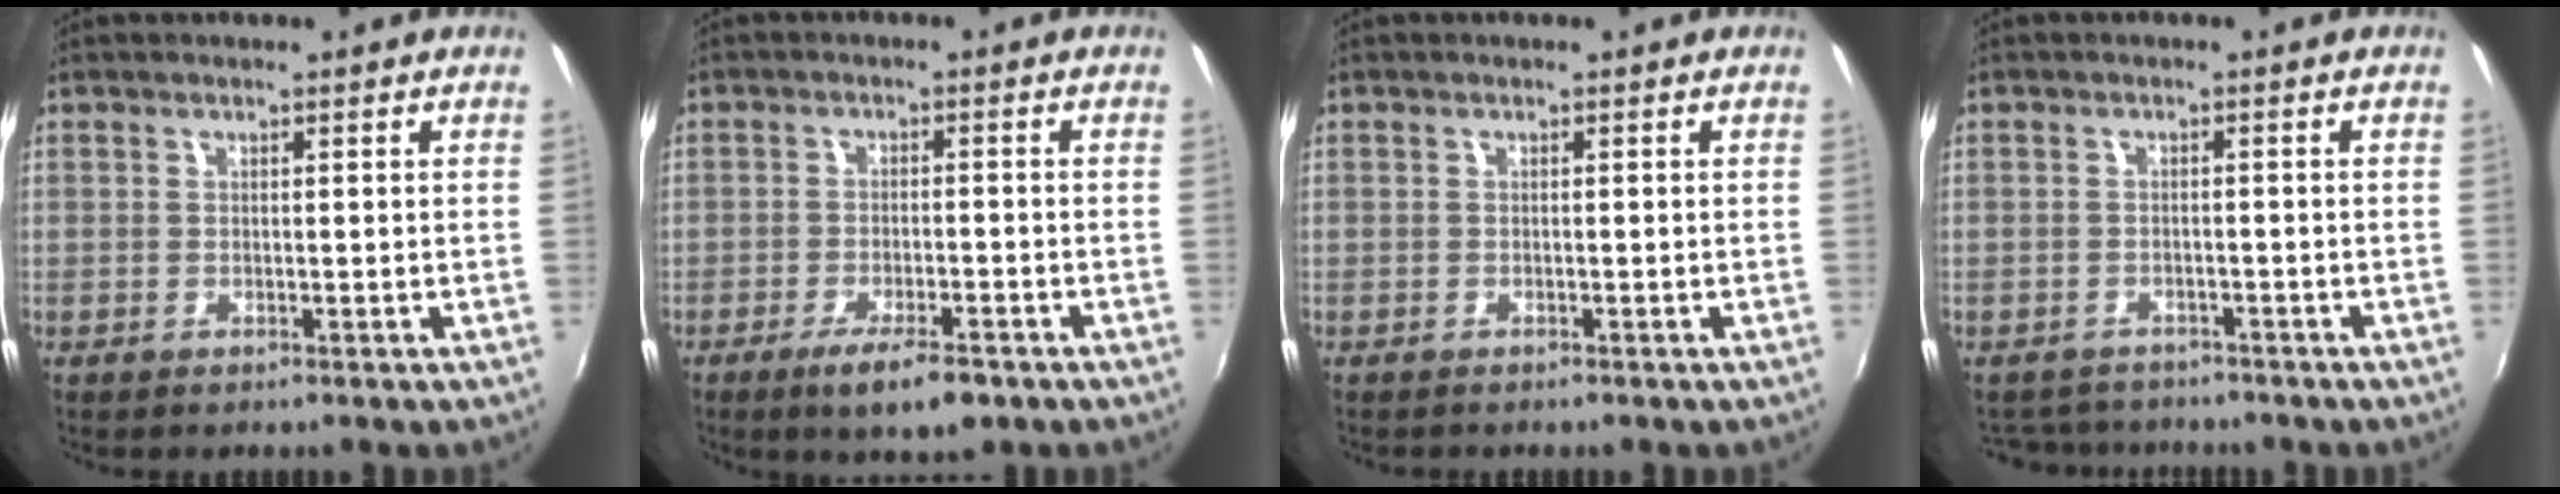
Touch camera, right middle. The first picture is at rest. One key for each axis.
{"total": 6.9, "fx": -4.5, "fy": 1.9, "fz": 4.9, "tx": -0.103, "ty": -0.015, "tz": -0.073}
{"total": 0.7, "fx": -0.6, "fy": 0.3, "fz": 0.0, "tx": -0.004, "ty": -0.002, "tz": -0.011}
{"total": 6.5, "fx": -5.9, "fy": 2.6, "fz": 1.3, "tx": -0.039, "ty": -0.002, "tz": -0.089}